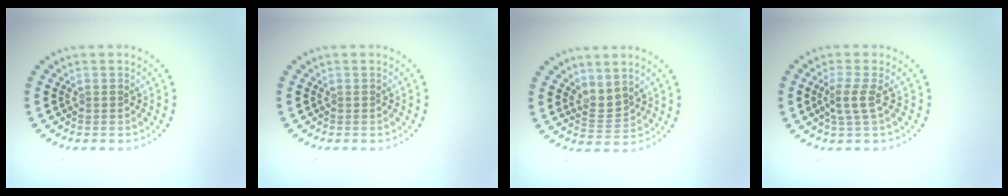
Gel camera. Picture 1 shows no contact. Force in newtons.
{"total": 0.0}
{"total": 2.0, "press": 1.4, "slide": 1.4}
{"total": 2.1, "press": 1.6, "slide": 1.4}